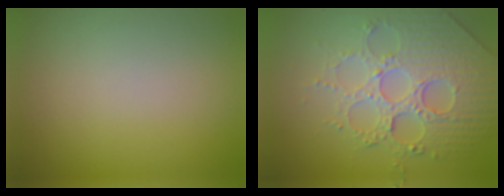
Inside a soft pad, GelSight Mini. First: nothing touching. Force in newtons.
{"total": 6.3, "press": 5.6, "slide": 3.0}